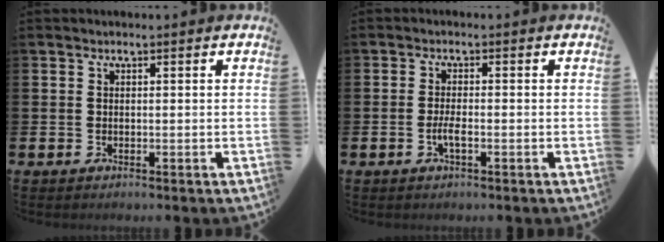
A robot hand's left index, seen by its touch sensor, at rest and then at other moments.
{"total": 2.1, "force": [-0.8, 0.5, 1.8], "torque": [-0.040, 0.004, -0.013]}